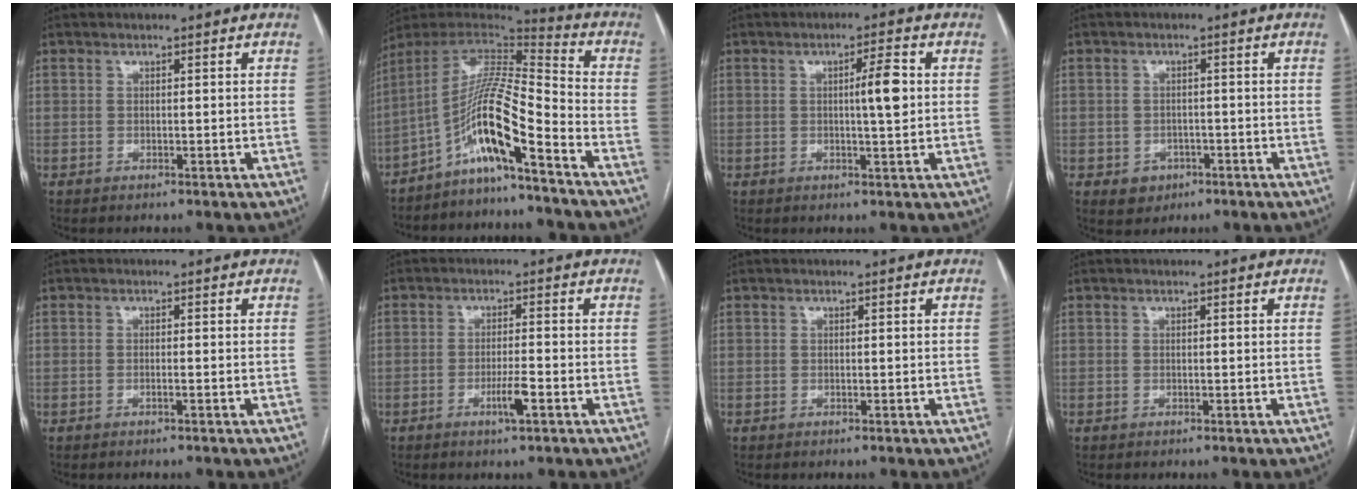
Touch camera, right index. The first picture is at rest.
{"total": 12.9, "force": [-7.3, 0.3, 10.7], "torque": [-0.204, 0.010, -0.136]}
{"total": 4.4, "force": [0.3, 0.1, 4.4], "torque": [-0.069, 0.004, 0.003]}
{"total": 3.6, "force": [-1.5, 3.1, 0.9], "torque": [-0.005, 0.007, -0.014]}
{"total": 0.6, "force": [-0.4, -0.3, 0.4], "torque": [-0.009, 0.002, -0.008]}
{"total": 3.6, "force": [-1.8, -0.2, 3.1], "torque": [-0.059, -0.005, -0.033]}
{"total": 0.0}
{"total": 0.0}